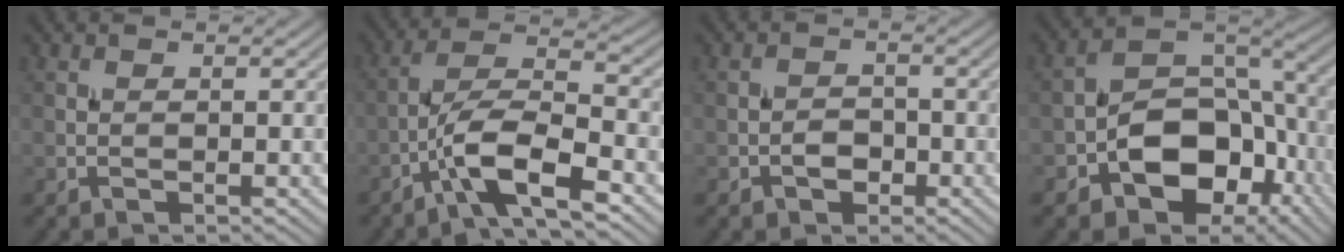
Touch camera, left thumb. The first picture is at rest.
{"total": 8.9, "force": [-4.9, 2.3, 7.1], "torque": [-0.128, 0.014, -0.101]}
{"total": 2.4, "force": [-1.2, 1.6, 1.2], "torque": [-0.019, 0.003, -0.024]}
{"total": 12.6, "force": [-5.1, 8.5, 7.7], "torque": [-0.135, -0.011, -0.101]}